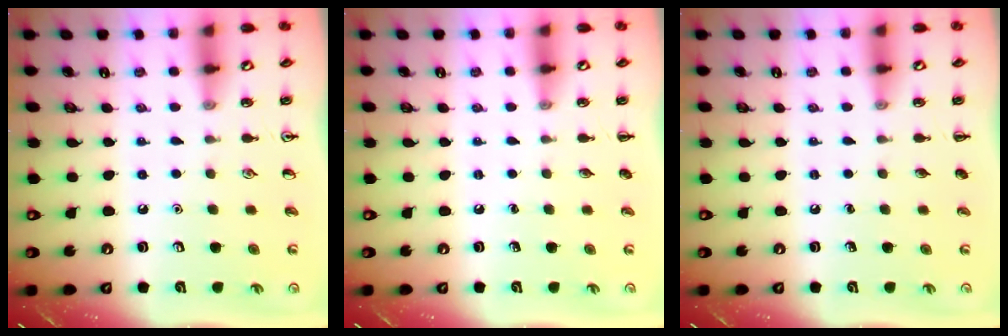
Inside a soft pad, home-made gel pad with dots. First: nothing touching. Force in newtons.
{"total": 0.0}
{"total": 0.0}